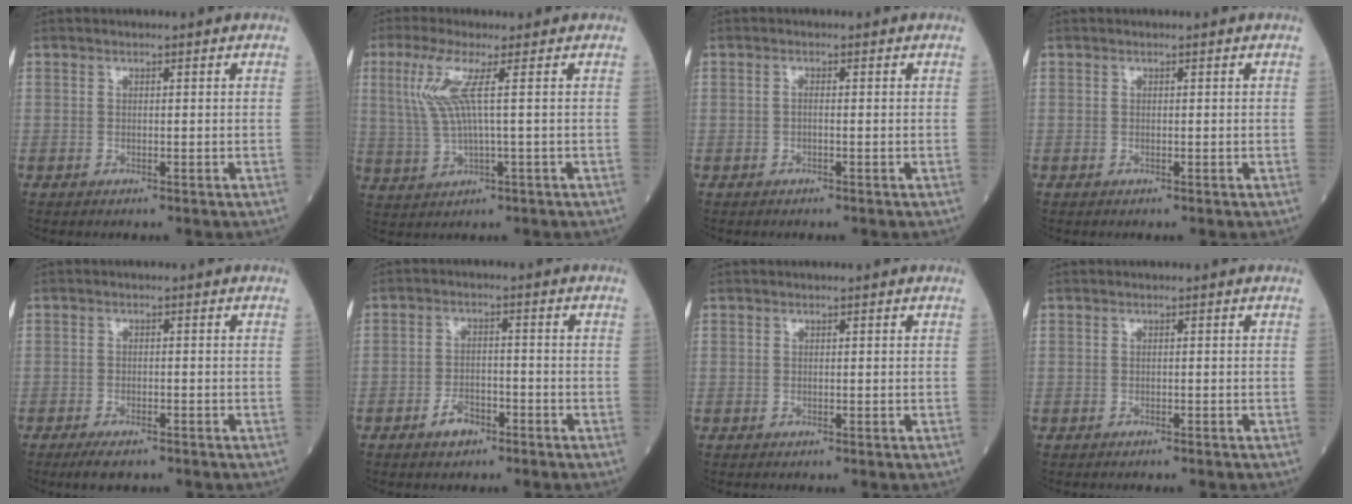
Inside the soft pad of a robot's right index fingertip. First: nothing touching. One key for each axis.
{"total": 6.5, "fx": 1.8, "fy": -0.2, "fz": 6.2, "tx": -0.148, "ty": 0.005, "tz": 0.039}
{"total": 0.7, "fx": -0.3, "fy": 0.1, "fz": 0.6, "tx": -0.011, "ty": 0.003, "tz": -0.008}
{"total": 0.0}
{"total": 3.6, "fx": -2.7, "fy": 1.0, "fz": 2.1, "tx": -0.038, "ty": -0.005, "tz": -0.043}
{"total": 3.6, "fx": -2.4, "fy": 1.8, "fz": 1.9, "tx": -0.034, "ty": 0.005, "tz": -0.040}
{"total": 0.0}
{"total": 1.1, "fx": -1.0, "fy": 0.1, "fz": 0.4, "tx": -0.008, "ty": -0.001, "tz": -0.013}